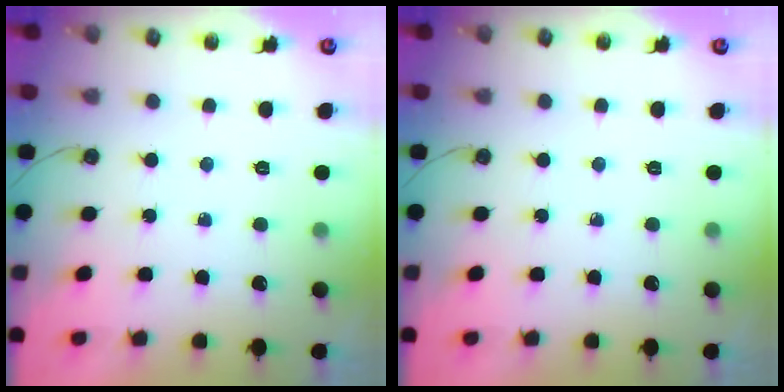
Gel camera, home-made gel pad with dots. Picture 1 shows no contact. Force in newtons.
{"total": 0.0}